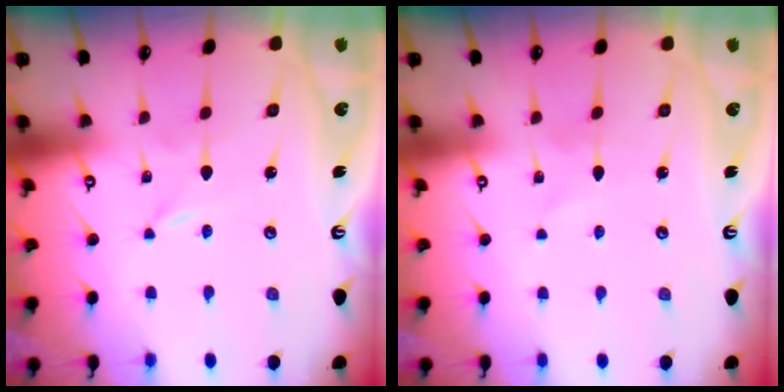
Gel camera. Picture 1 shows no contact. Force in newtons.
{"total": 2.4, "press": 2.4, "slide": 0.2}